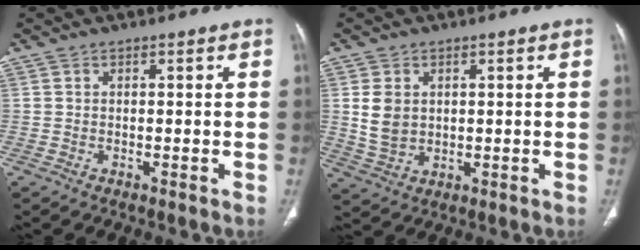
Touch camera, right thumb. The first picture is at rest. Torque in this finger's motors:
{"motor_torque": [1.06, 0.98, 0.91, -0.11, 0.25]}